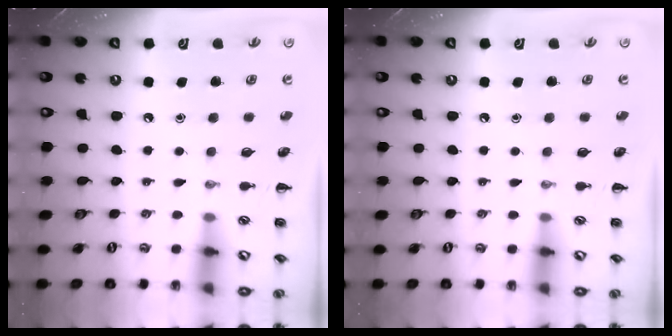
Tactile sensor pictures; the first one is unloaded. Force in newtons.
{"total": 0.0}